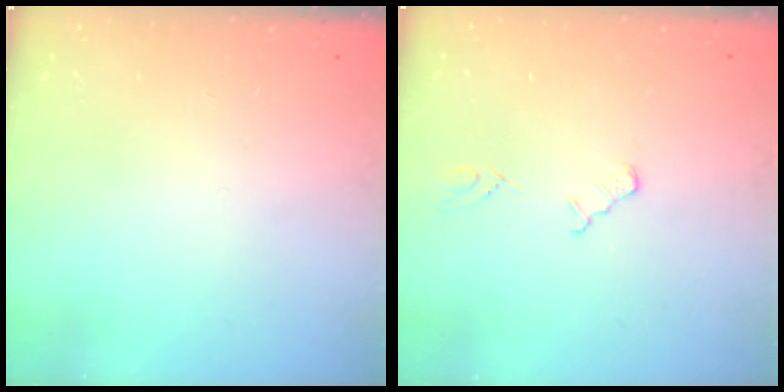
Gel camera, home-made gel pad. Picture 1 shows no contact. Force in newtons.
{"total": 3.8, "press": 3.7, "slide": 0.5}